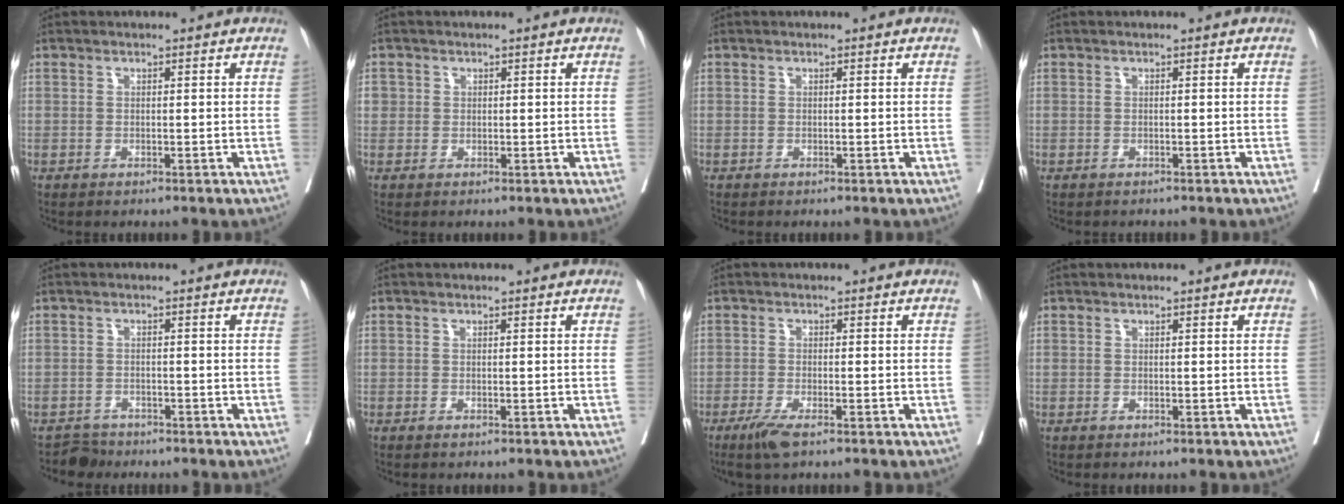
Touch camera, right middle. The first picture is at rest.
{"total": 1.9, "force": [0.4, 1.8, 0.4], "torque": [0.000, 0.006, 0.008]}
{"total": 0.0}
{"total": 0.6, "force": [-0.6, 0.2, 0.1], "torque": [-0.015, -0.002, -0.011]}
{"total": 2.1, "force": [-1.8, 0.6, -0.9], "torque": [0.016, -0.002, -0.034]}
{"total": 0.0}
{"total": 3.6, "force": [-2.4, 0.5, 2.6], "torque": [-0.053, -0.009, -0.046]}
{"total": 0.0}